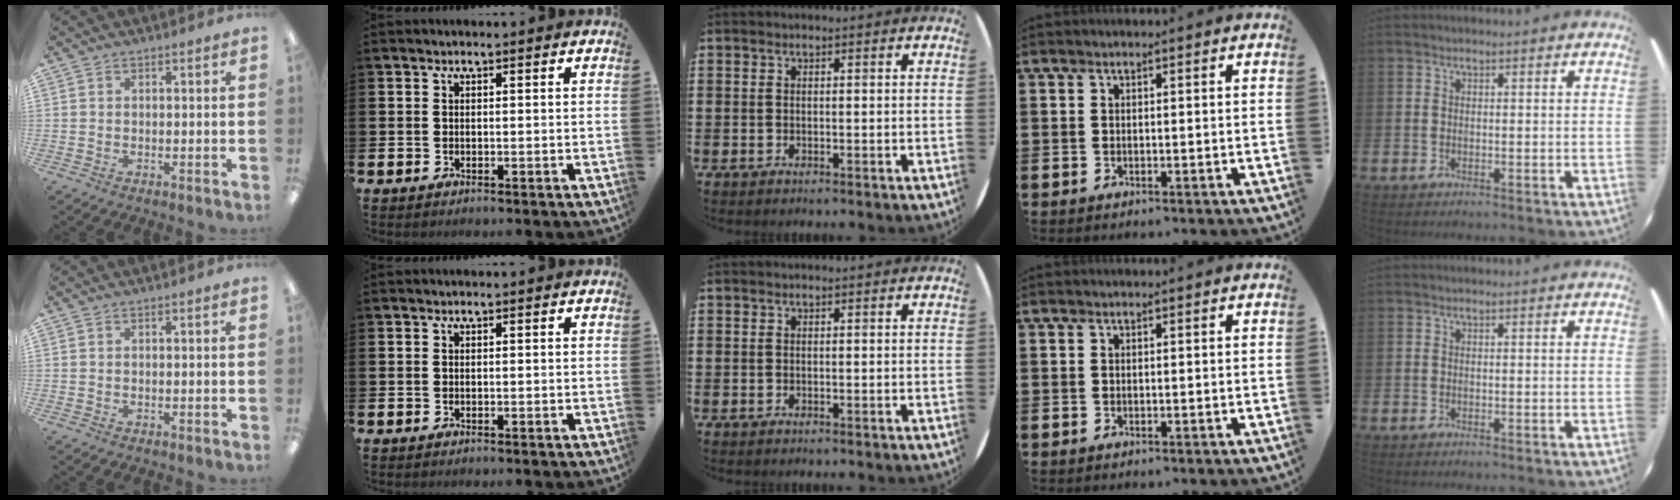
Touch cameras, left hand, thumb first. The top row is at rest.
{}